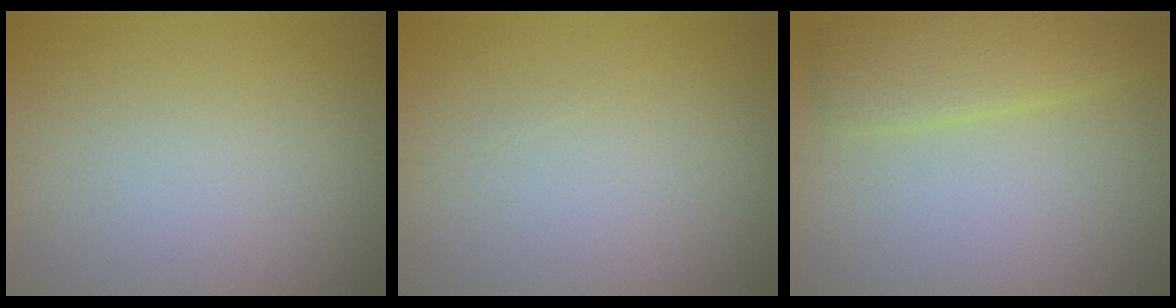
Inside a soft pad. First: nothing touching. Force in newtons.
{"total": 0.0}
{"total": 3.2, "press": 3.2, "slide": 0.1}